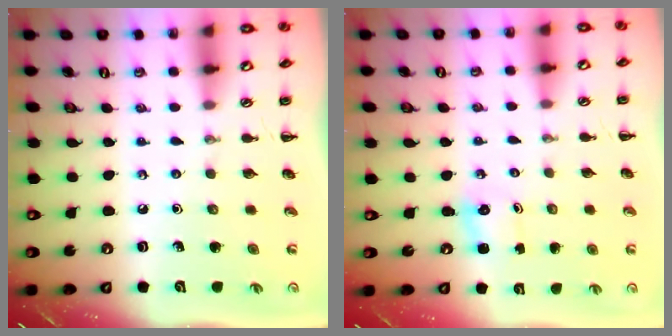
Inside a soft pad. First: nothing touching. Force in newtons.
{"total": 1.1, "press": 1.1, "slide": 0.4}